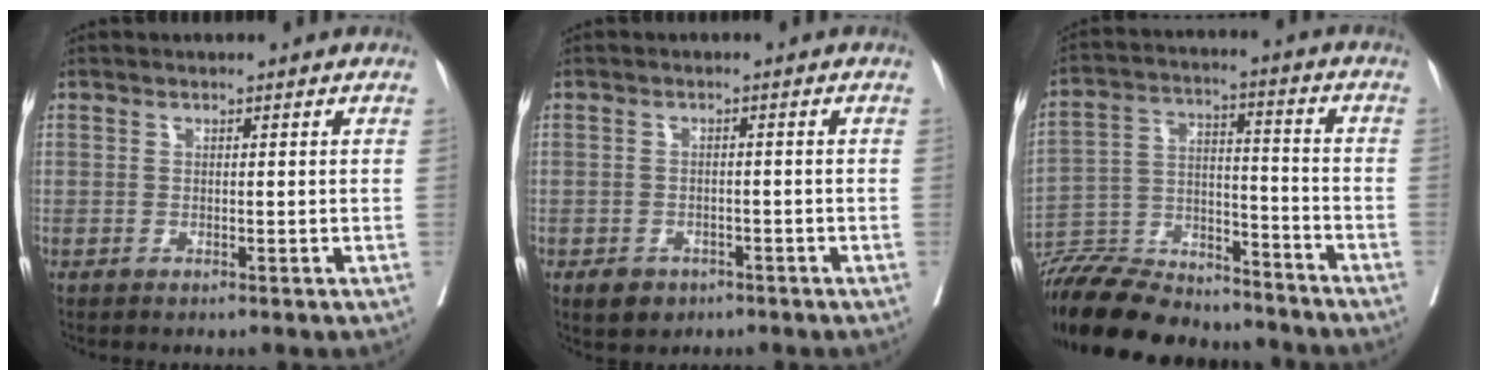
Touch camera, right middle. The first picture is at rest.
{"total": 3.2, "force": [-2.1, 2.2, 1.1], "torque": [-0.017, 0.003, -0.025]}
{"total": 20.1, "force": [-18.5, 4.4, 6.6], "torque": [-0.140, -0.005, -0.301]}